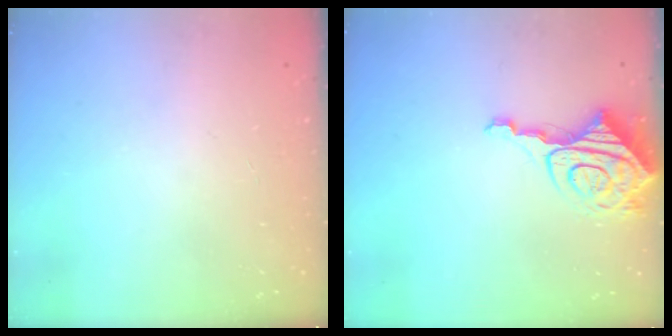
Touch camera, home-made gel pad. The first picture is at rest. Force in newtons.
{"total": 11.3, "press": 11.3, "slide": 1.1}